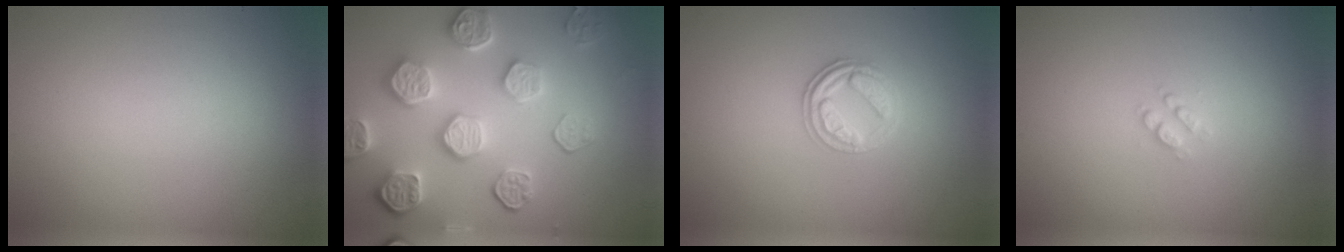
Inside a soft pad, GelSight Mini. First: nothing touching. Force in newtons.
{"total": 7.0, "press": 5.7, "slide": 4.2}
{"total": 2.7, "press": 2.6, "slide": 0.5}
{"total": 1.2, "press": 1.1, "slide": 0.3}